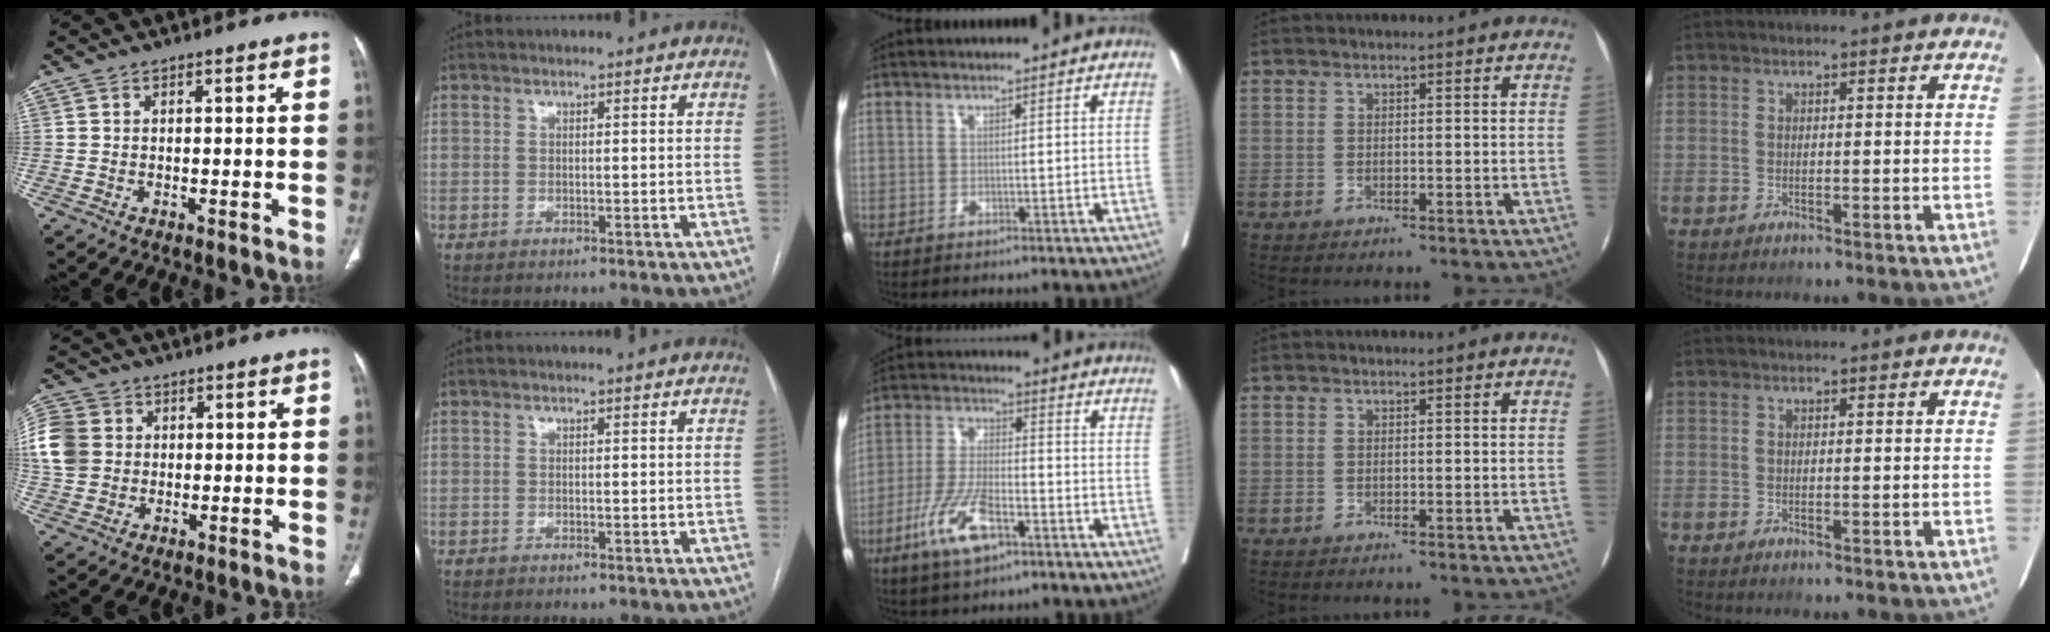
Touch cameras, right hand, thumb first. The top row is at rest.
{"thumb": {"total": 13.8, "force": [1.4, 12.0, 6.7], "torque": [-0.169, 0.025, 0.029]}, "middle": {"total": 9.6, "force": [-4.9, 2.9, 7.7], "torque": [-0.163, -0.008, -0.093]}}